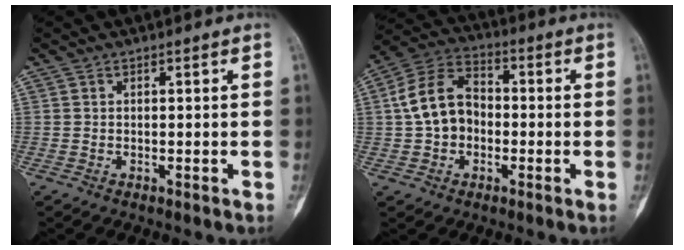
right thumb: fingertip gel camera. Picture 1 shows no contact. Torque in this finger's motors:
{"motor_torque": [-0.56, 0.85, 1.17, -0.09, 0.03]}